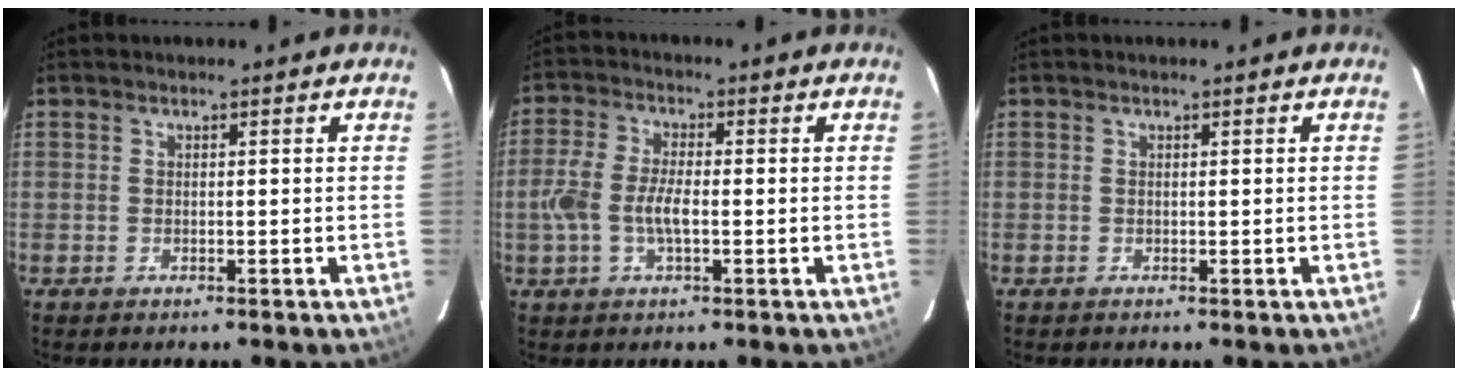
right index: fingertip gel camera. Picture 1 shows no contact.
{"total": 7.0, "force": [-1.4, 2.9, 6.2], "torque": [-0.133, 0.000, -0.028]}
{"total": 0.0}